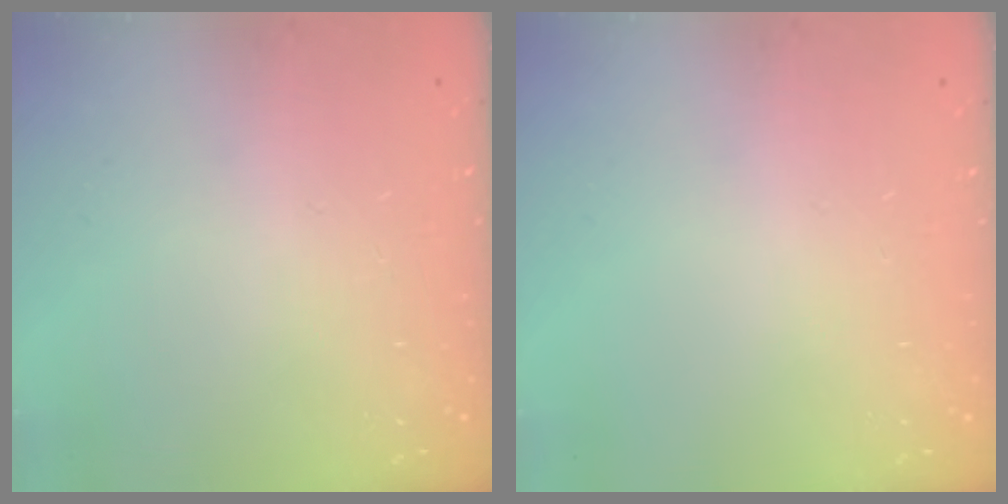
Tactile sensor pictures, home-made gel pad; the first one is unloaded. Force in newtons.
{"total": 0.0}